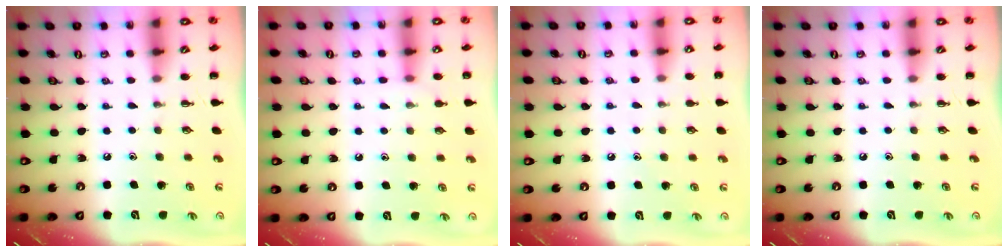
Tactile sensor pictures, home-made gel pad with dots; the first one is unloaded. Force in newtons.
{"total": 5.7, "press": 5.5, "slide": 1.5}
{"total": 5.8, "press": 5.5, "slide": 1.7}
{"total": 0.0}